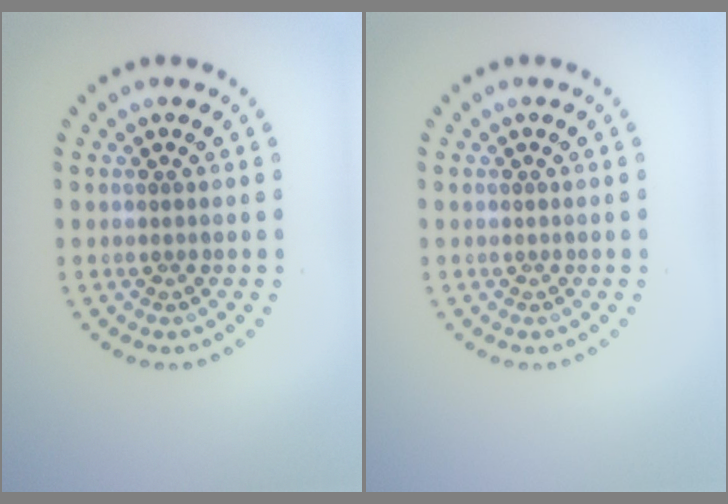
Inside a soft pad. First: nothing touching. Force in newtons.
{"total": 0.0}